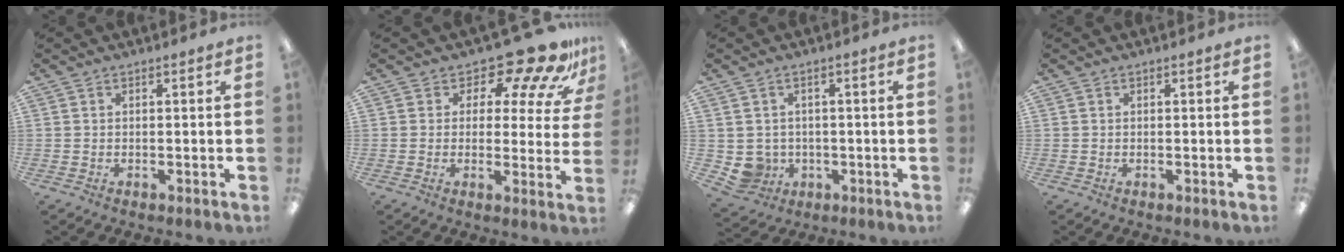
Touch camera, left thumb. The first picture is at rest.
{"total": 14.0, "force": [10.8, 5.1, 7.4], "torque": [-0.109, -0.087, 0.180]}
{"total": 4.6, "force": [0.3, 4.5, 0.7], "torque": [-0.041, -0.002, 0.009]}
{"total": 0.0}